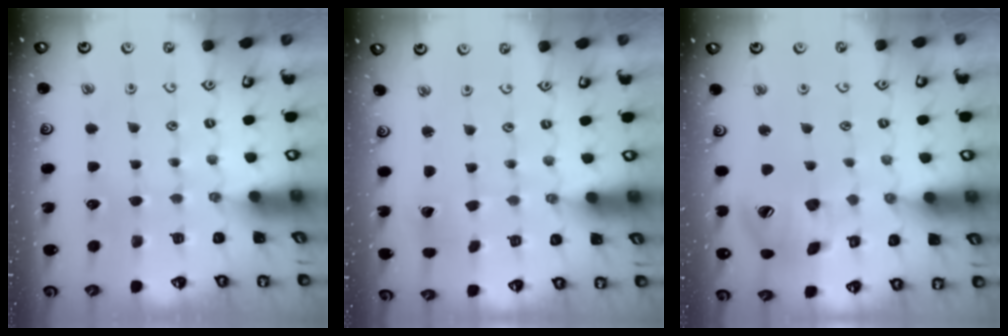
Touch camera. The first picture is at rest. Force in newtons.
{"total": 2.4, "press": 2.4, "slide": 0.1}
{"total": 16.0, "press": 15.8, "slide": 2.3}